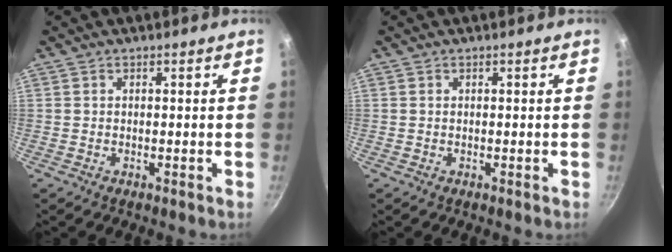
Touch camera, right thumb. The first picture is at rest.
{"total": 0.0}